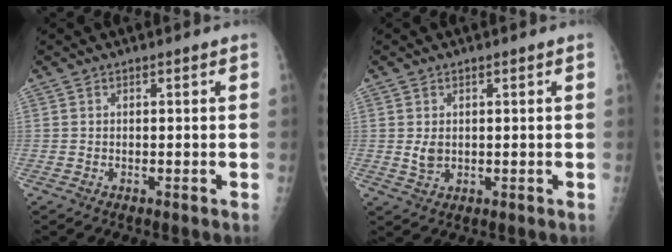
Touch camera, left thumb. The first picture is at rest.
{"total": 2.4, "force": [0.4, 1.7, 1.6], "torque": [-0.023, -0.007, 0.014]}